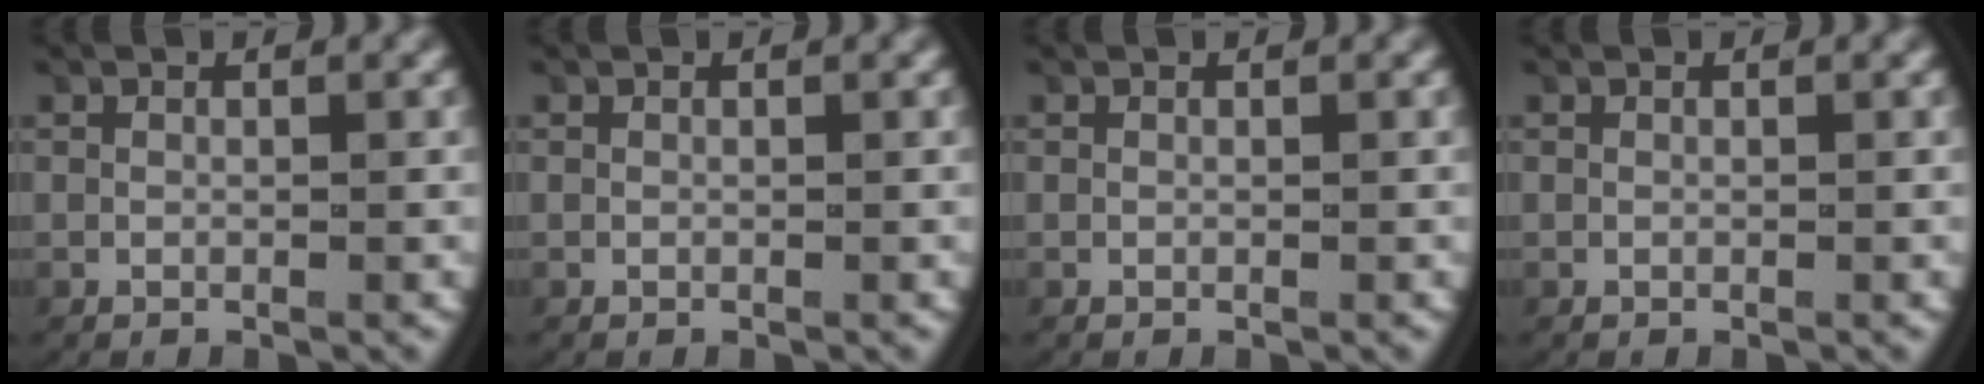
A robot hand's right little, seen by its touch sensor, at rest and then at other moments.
{"total": 0.0}
{"total": 0.0}
{"total": 0.0}